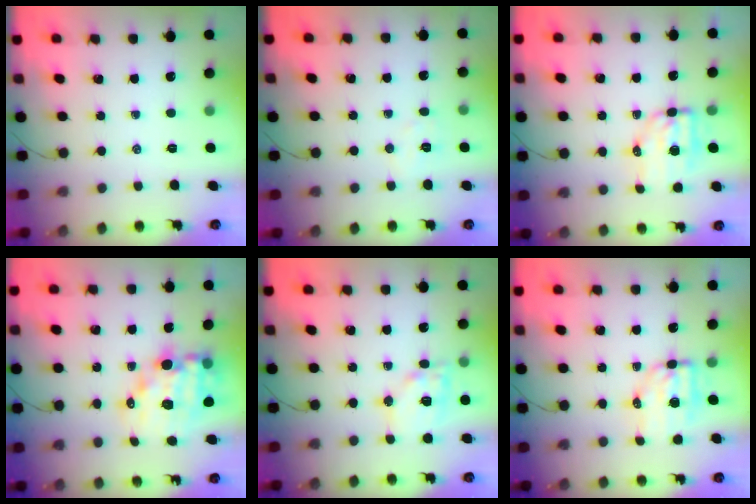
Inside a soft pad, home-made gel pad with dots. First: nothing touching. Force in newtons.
{"total": 4.1, "press": 4.0, "slide": 1.0}
{"total": 7.0, "press": 6.9, "slide": 1.0}
{"total": 13.6, "press": 13.1, "slide": 3.6}
{"total": 12.0, "press": 11.8, "slide": 2.5}
{"total": 7.0, "press": 6.9, "slide": 1.0}